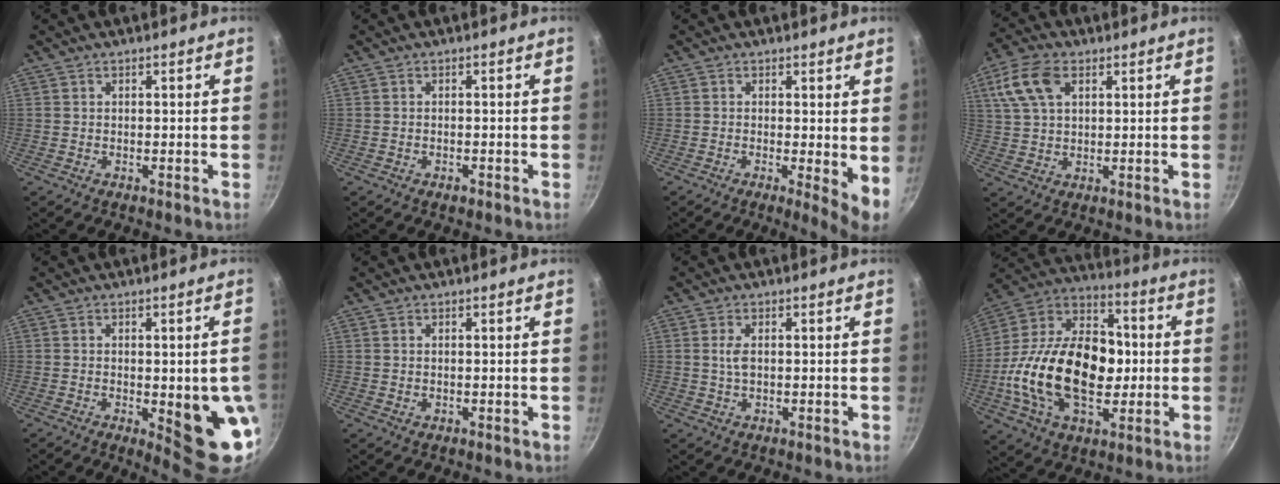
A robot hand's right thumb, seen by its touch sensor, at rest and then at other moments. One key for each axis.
{"total": 1.1, "fx": -0.7, "fy": 0.6, "fz": 0.6, "tx": -0.013, "ty": 0.003, "tz": -0.010}
{"total": 5.2, "fx": 0.1, "fy": 1.2, "fz": 5.1, "tx": -0.073, "ty": -0.017, "tz": -0.001}
{"total": 9.7, "fx": 3.8, "fy": 5.8, "fz": 6.8, "tx": -0.135, "ty": 0.009, "tz": 0.069}
{"total": 12.8, "fx": -2.4, "fy": 3.9, "fz": 11.9, "tx": -0.119, "ty": -0.003, "tz": -0.022}
{"total": 0.6, "fx": 0.2, "fy": 0.3, "fz": 0.4, "tx": -0.006, "ty": -0.002, "tz": 0.002}
{"total": 2.5, "fx": 0.3, "fy": 1.4, "fz": 2.1, "tx": -0.040, "ty": 0.002, "tz": 0.006}
{"total": 27.3, "fx": -2.4, "fy": 17.3, "fz": 21.0, "tx": -0.350, "ty": 0.039, "tz": -0.052}